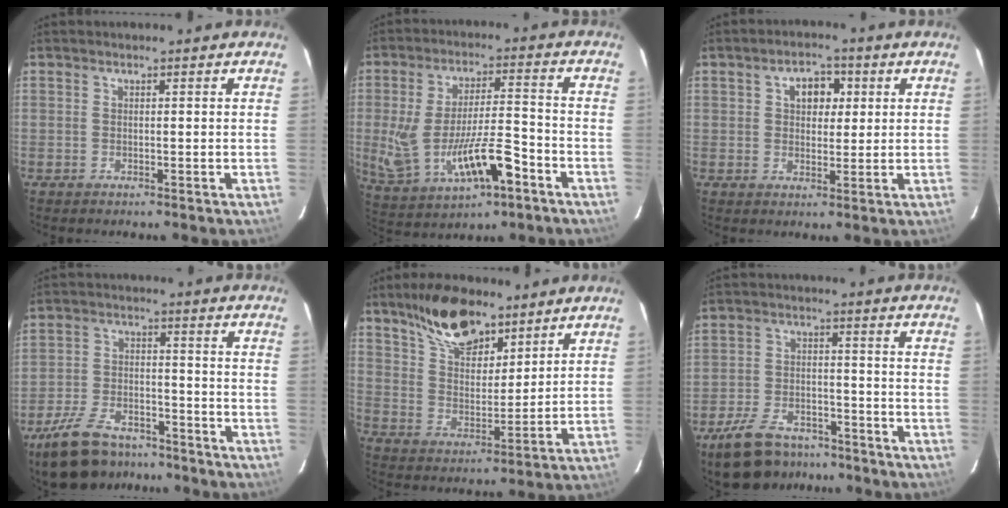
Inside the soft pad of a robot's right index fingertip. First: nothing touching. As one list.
[{"total": 15.9, "force": [-5.2, 5.6, 13.9], "torque": [-0.283, -0.018, -0.069]}, {"total": 5.5, "force": [1.7, 3.8, 3.5], "torque": [-0.053, 0.020, 0.030]}, {"total": 15.2, "force": [-11.7, 6.9, 6.9], "torque": [-0.160, -0.003, -0.189]}, {"total": 14.4, "force": [10.0, 6.4, 8.1], "torque": [-0.142, 0.016, 0.182]}, {"total": 13.3, "force": [-10.1, 6.5, 5.8], "torque": [-0.141, 0.001, -0.155]}]